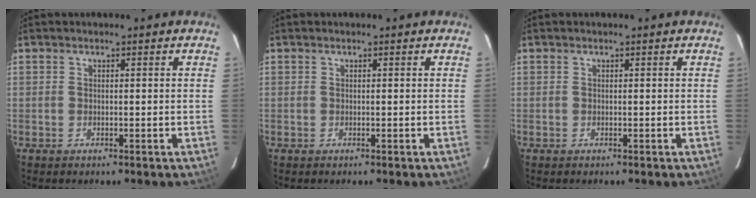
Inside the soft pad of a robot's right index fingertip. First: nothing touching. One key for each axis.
{"total": 0.0}
{"total": 0.0}